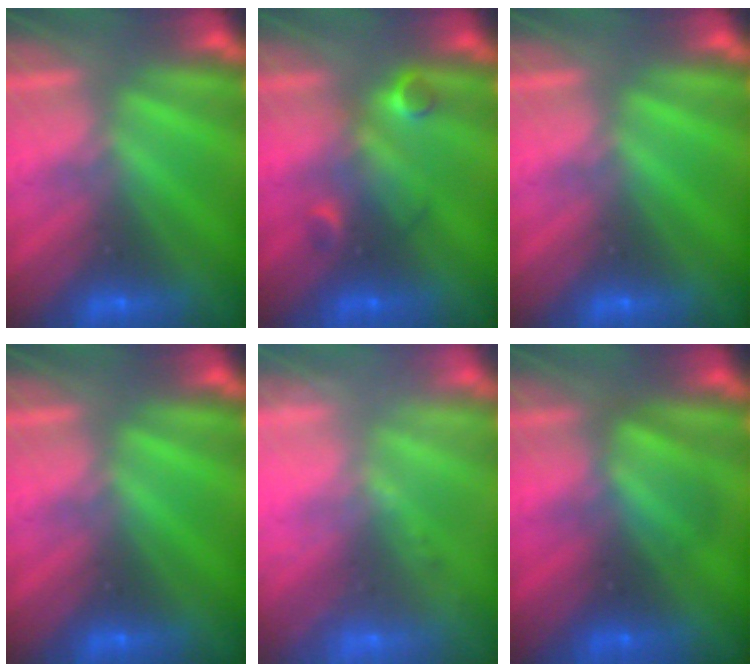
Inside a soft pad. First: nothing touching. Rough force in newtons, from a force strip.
{"total": 2.9}
{"total": 0.0}
{"total": 0.0}
{"total": 2.4}
{"total": 2.5}